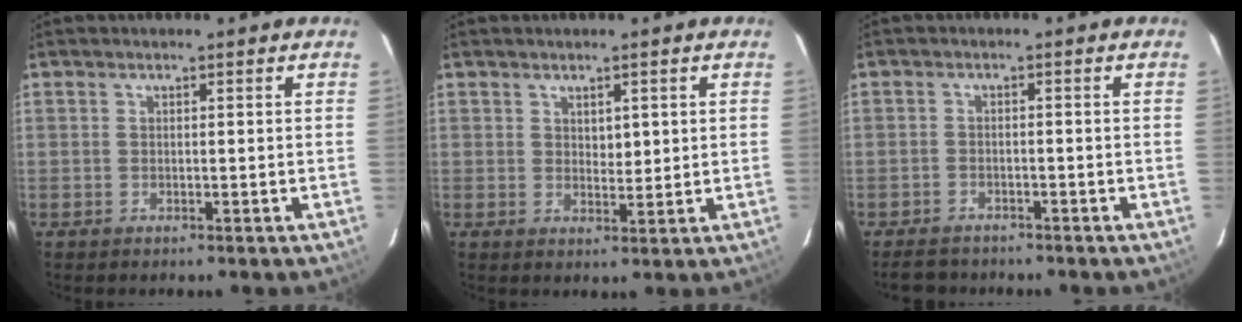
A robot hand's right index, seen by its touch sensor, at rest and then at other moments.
{"total": 3.0, "force": [1.0, 1.7, 2.3], "torque": [-0.041, 0.000, 0.021]}
{"total": 5.5, "force": [-4.7, 2.6, 1.3], "torque": [-0.028, -0.004, -0.073]}